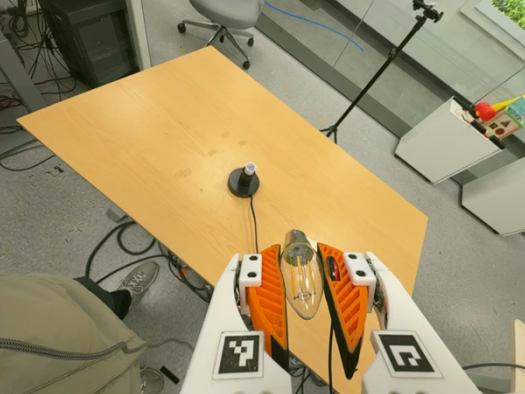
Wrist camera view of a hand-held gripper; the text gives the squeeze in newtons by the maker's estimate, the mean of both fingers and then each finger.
{"total": 17.2, "left": 18.2, "right": 16.2}